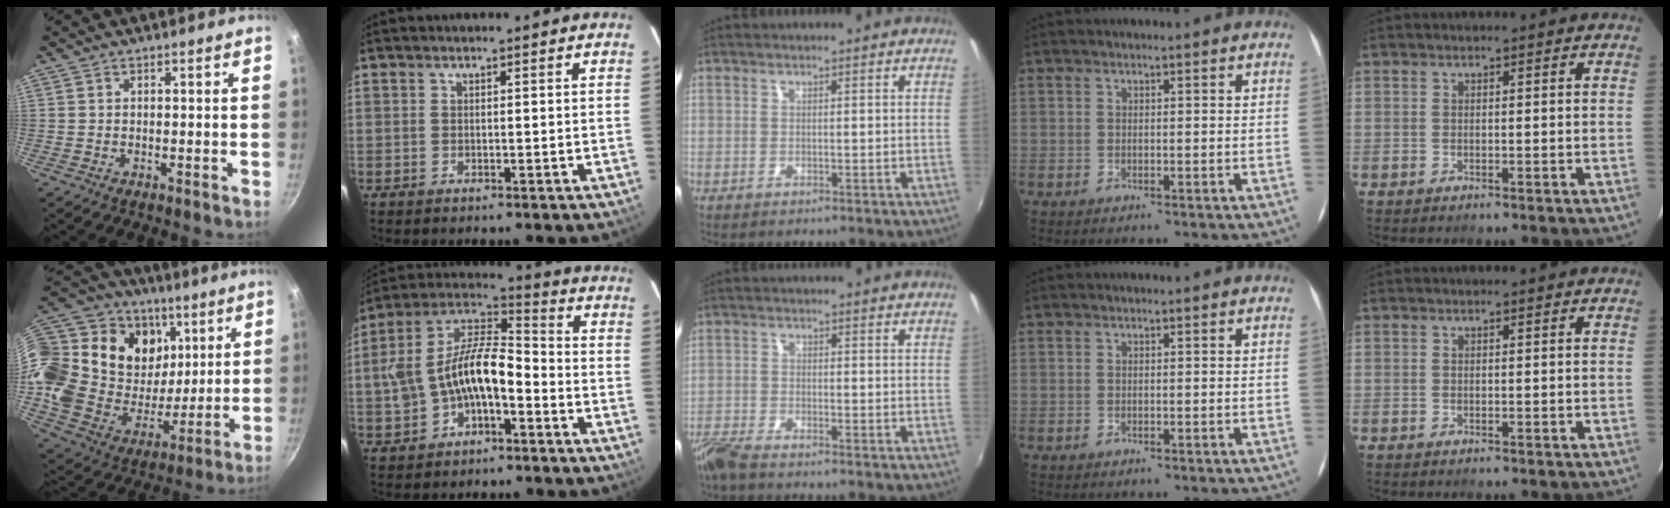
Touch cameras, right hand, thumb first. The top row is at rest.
{"thumb": {"total": 30.3, "force": [12.8, 20.5, 18.3], "torque": [-0.320, -0.045, 0.224]}, "index": {"total": 13.8, "force": [-3.7, 7.1, 11.2], "torque": [-0.228, 0.018, -0.062]}, "middle": {"total": 4.8, "force": [-4.3, 0.7, 2.1], "torque": [-0.059, -0.017, -0.086]}}